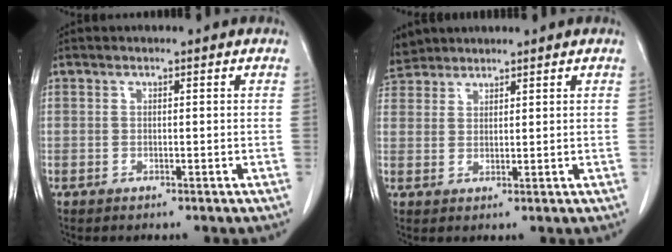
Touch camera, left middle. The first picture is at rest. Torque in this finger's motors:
{"motor_torque": [1.07, -1.07, 1.06, 0.19]}